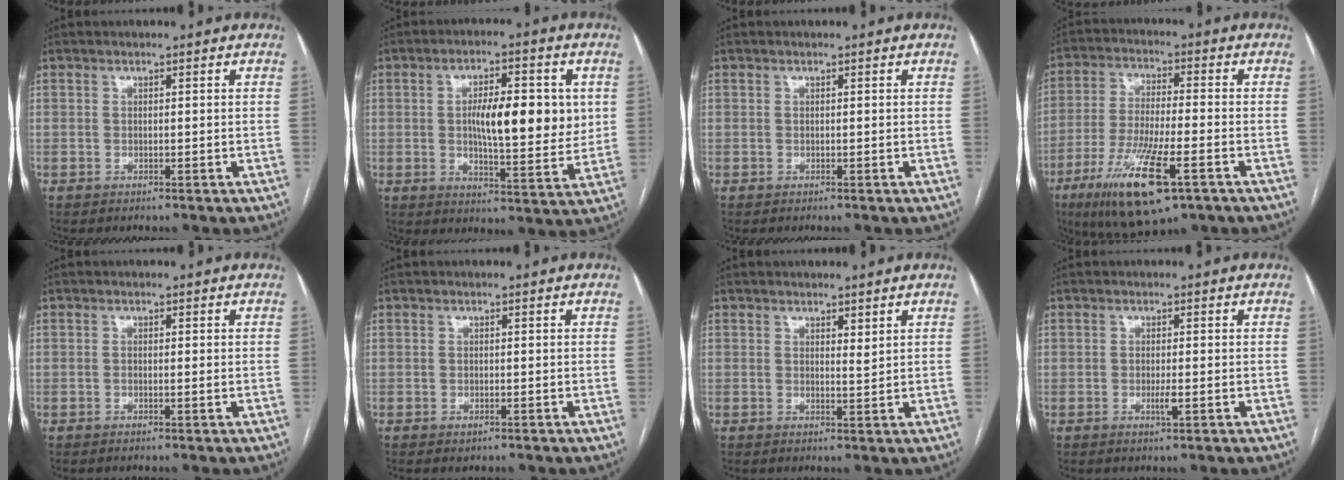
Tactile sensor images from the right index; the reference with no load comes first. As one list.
[{"total": 12.3, "force": [1.7, 3.7, 11.6], "torque": [-0.179, 0.007, 0.027]}, {"total": 0.0}, {"total": 15.3, "force": [-7.9, 2.9, 12.7], "torque": [-0.257, -0.032, -0.135]}, {"total": 0.7, "force": [-0.1, 0.1, 0.7], "torque": [-0.016, -0.002, -0.001]}, {"total": 0.8, "force": [-0.5, 0.5, 0.4], "torque": [-0.008, -0.001, -0.003]}, {"total": 1.4, "force": [1.0, 0.3, 0.9], "torque": [-0.014, -0.009, 0.018]}, {"total": 1.7, "force": [-0.4, 0.2, 1.7], "torque": [-0.032, -0.004, -0.007]}]